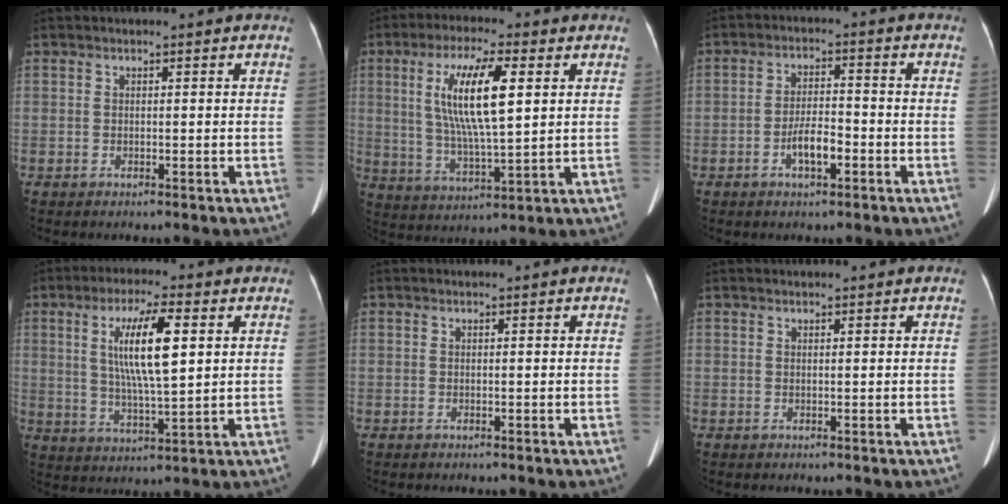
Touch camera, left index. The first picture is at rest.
{"total": 11.6, "force": [2.8, 1.8, 11.1], "torque": [-0.214, -0.004, 0.055]}
{"total": 4.7, "force": [-2.5, 1.3, 3.8], "torque": [-0.068, -0.002, -0.042]}
{"total": 10.0, "force": [2.4, 1.2, 9.6], "torque": [-0.178, -0.005, 0.047]}
{"total": 0.0}
{"total": 1.4, "force": [1.3, 0.1, 0.6], "torque": [-0.008, 0.008, 0.017]}